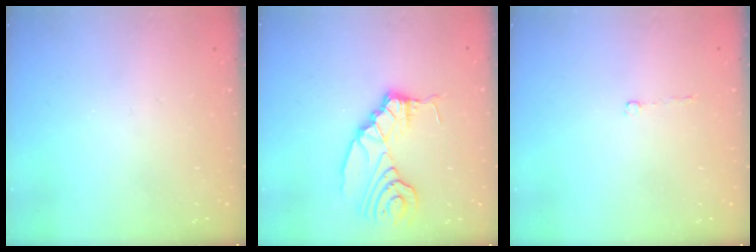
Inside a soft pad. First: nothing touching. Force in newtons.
{"total": 9.1, "press": 9.1, "slide": 0.3}
{"total": 2.6, "press": 2.5, "slide": 0.5}